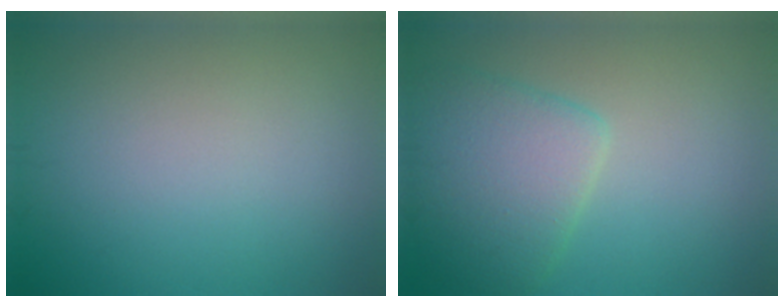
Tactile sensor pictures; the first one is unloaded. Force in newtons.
{"total": 4.9, "press": 4.9, "slide": 0.3}